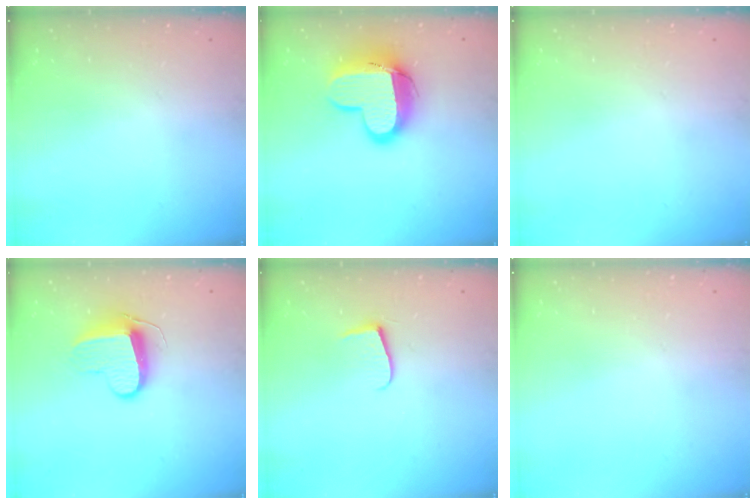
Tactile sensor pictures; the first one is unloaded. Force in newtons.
{"total": 14.3, "press": 14.3, "slide": 1.2}
{"total": 0.0}
{"total": 9.5, "press": 9.5, "slide": 0.4}
{"total": 6.8, "press": 6.8, "slide": 0.6}
{"total": 0.0}